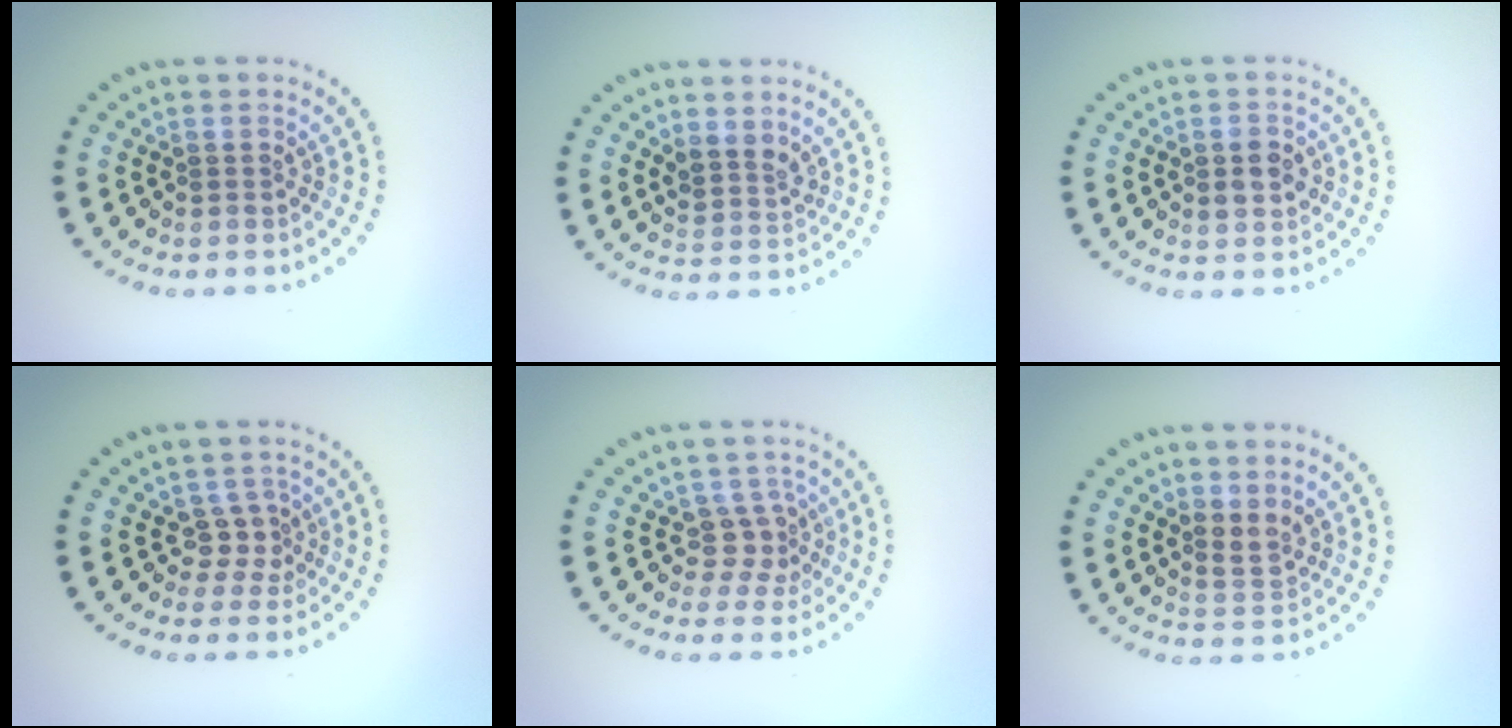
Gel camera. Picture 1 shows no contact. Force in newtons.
{"total": 2.1, "press": 1.7, "slide": 1.2}
{"total": 2.3, "press": 2.3, "slide": 0.1}
{"total": 2.0, "press": 1.4, "slide": 1.4}
{"total": 2.3, "press": 1.7, "slide": 1.6}
{"total": 1.9, "press": 1.5, "slide": 1.1}